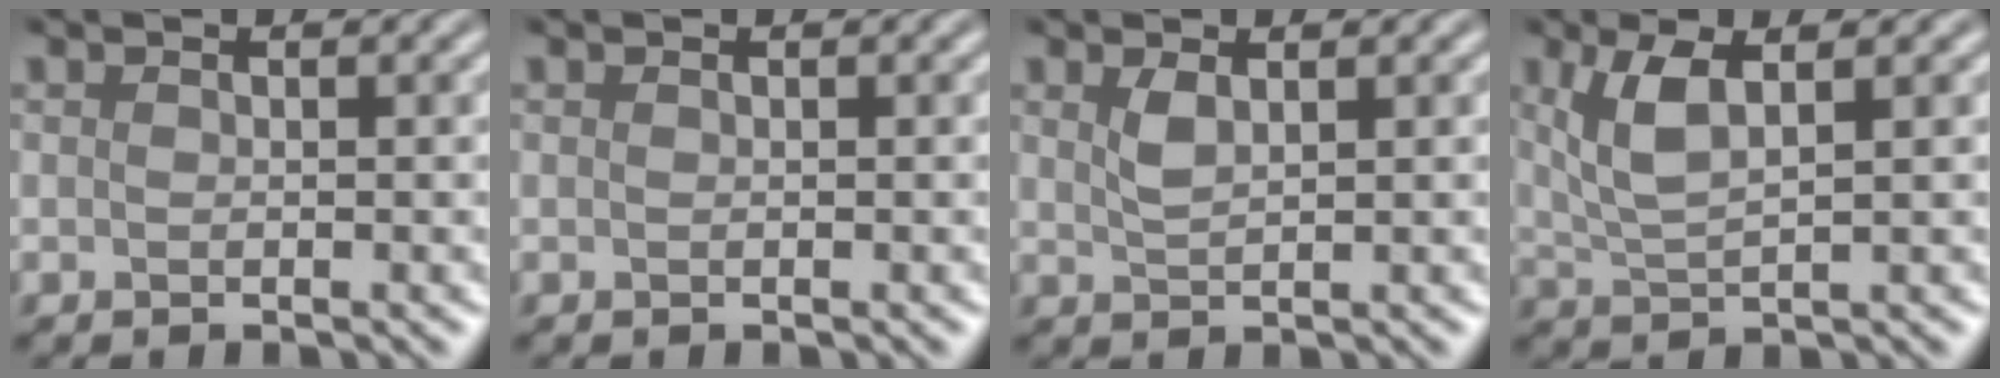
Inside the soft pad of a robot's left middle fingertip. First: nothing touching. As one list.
[{"total": 0.0}, {"total": 1.4, "force": [0.8, 0.5, 1.1], "torque": [-0.026, -0.001, 0.018]}, {"total": 3.5, "force": [1.5, 1.1, 3.0], "torque": [-0.068, -0.002, 0.034]}]